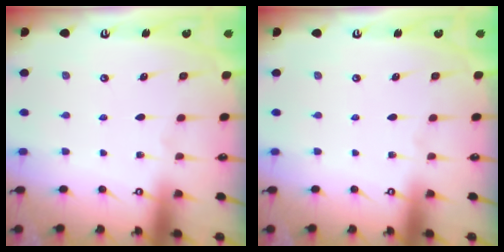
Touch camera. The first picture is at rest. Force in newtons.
{"total": 0.0}